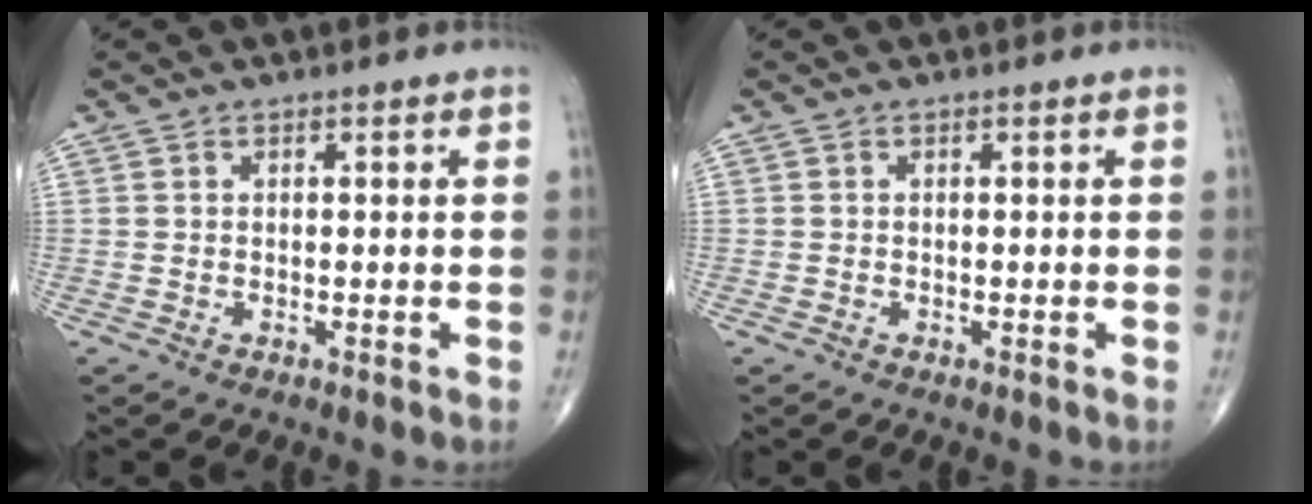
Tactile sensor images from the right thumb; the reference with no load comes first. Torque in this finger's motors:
{"motor_torque": [0.81, 0.44, -0.30, -0.03, 0.05]}